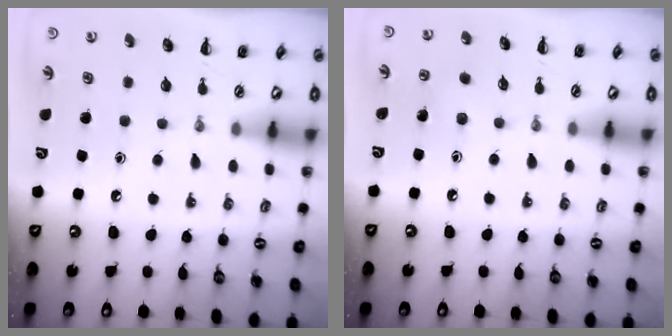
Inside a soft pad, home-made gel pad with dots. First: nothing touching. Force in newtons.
{"total": 2.6, "press": 2.5, "slide": 0.8}